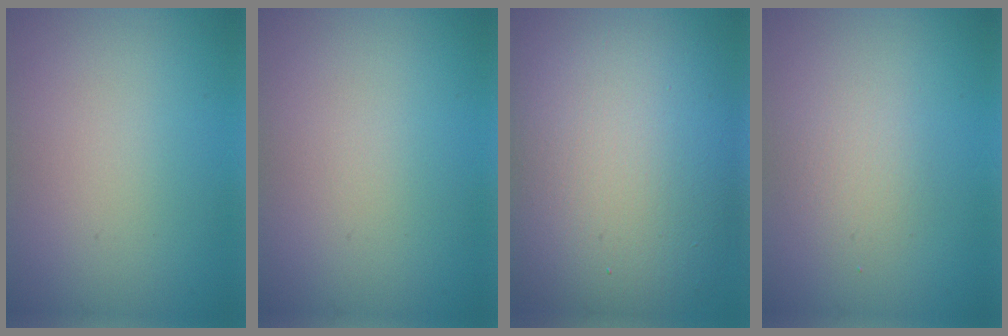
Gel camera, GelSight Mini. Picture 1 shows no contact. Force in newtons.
{"total": 0.0}
{"total": 14.6, "press": 14.5, "slide": 0.9}
{"total": 1.9, "press": 1.9, "slide": 0.1}